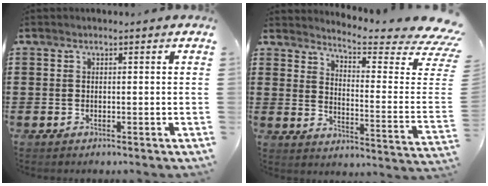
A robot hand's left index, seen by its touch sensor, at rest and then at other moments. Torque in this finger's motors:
{"motor_torque": [2.14, 0.00, 0.34, 0.03]}